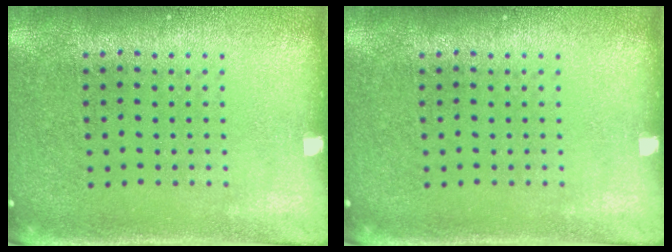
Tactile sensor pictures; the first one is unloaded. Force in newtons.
{"total": 0.0}